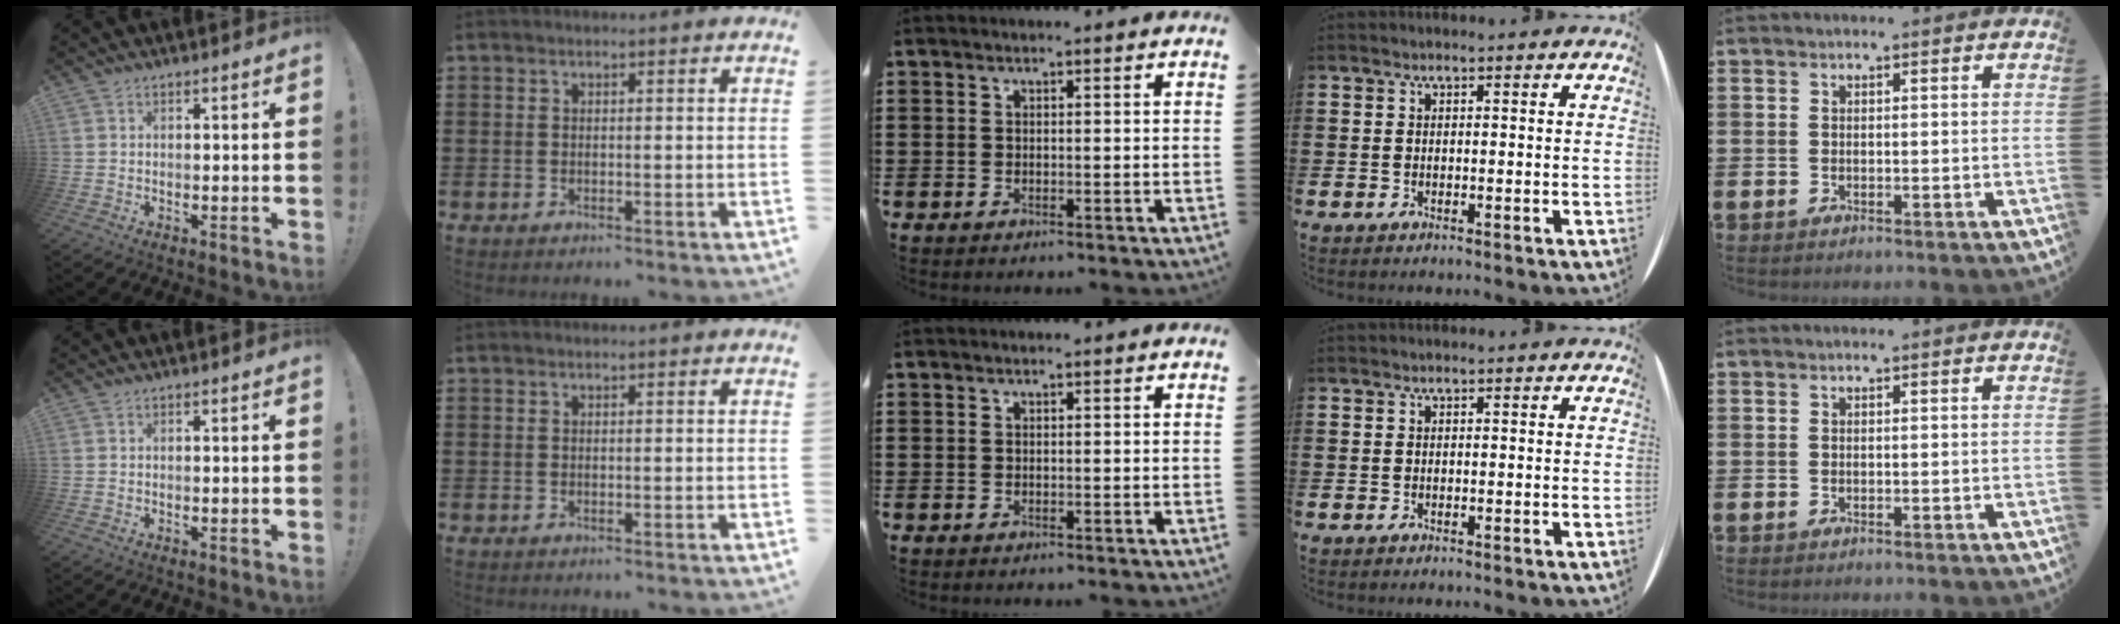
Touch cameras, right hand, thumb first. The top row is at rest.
{}